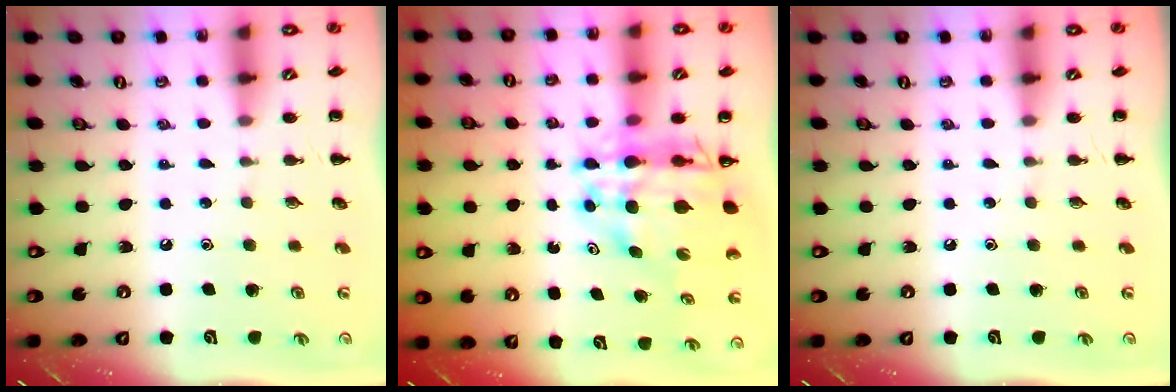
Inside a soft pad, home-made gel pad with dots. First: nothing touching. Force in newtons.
{"total": 13.3, "press": 12.7, "slide": 4.0}
{"total": 0.0}